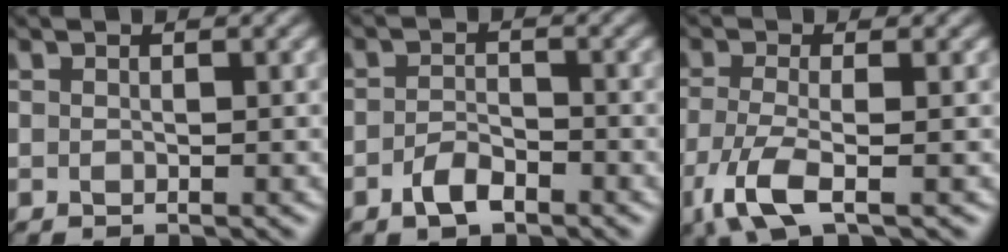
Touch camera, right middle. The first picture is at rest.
{"total": 2.4, "force": [-1.4, 1.2, 1.6], "torque": [-0.028, 0.004, -0.030]}
{"total": 4.6, "force": [-2.2, 1.3, 3.8], "torque": [-0.093, -0.015, -0.051]}